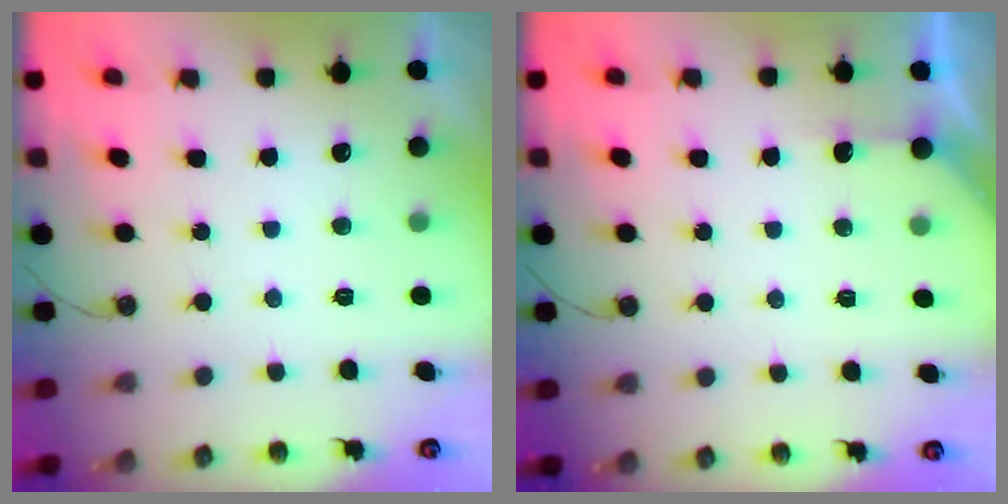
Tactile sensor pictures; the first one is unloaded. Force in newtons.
{"total": 2.5, "press": 2.5, "slide": 0.2}